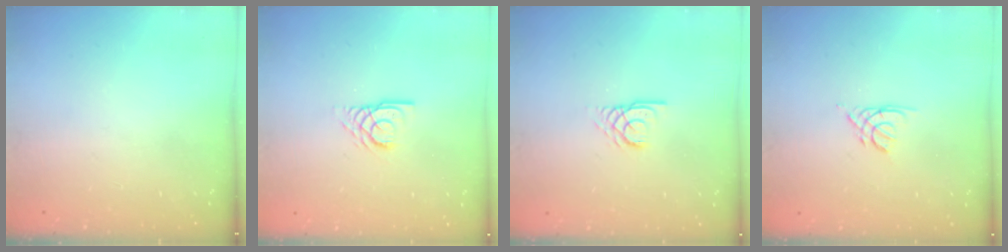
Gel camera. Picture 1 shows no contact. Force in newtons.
{"total": 3.6, "press": 3.6, "slide": 0.2}
{"total": 2.8, "press": 2.8, "slide": 0.1}
{"total": 2.2, "press": 2.2, "slide": 0.4}